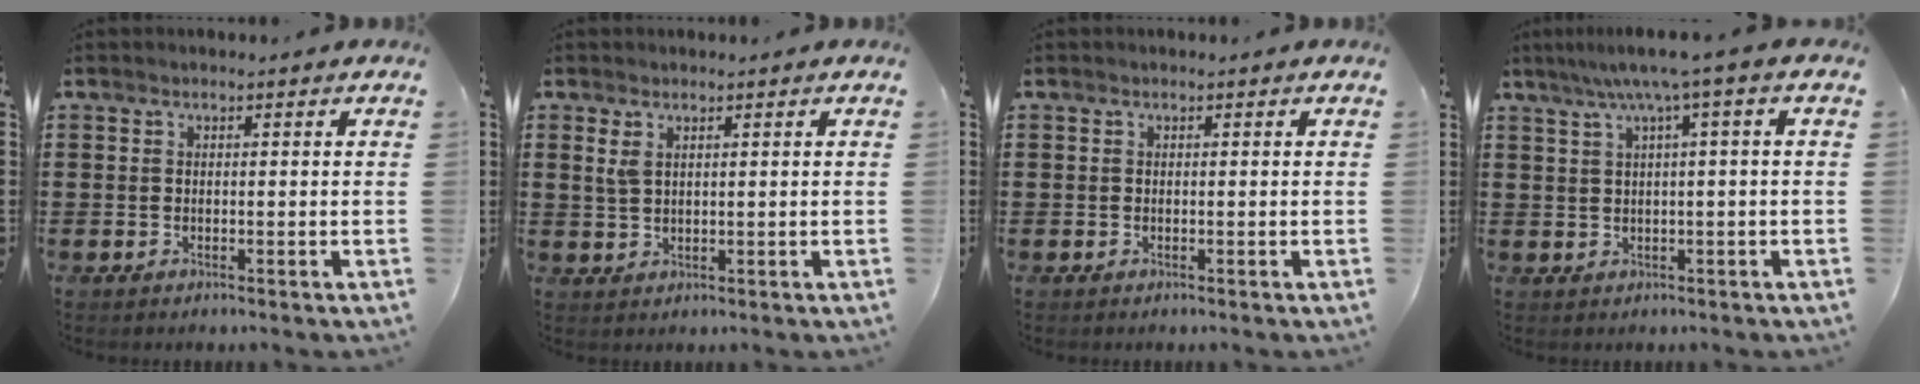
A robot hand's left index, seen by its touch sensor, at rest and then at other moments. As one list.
[{"total": 2.1, "force": [1.1, 0.9, 1.5], "torque": [-0.035, 0.005, 0.020]}, {"total": 0.0}, {"total": 4.7, "force": [1.5, -0.3, 4.4], "torque": [-0.088, -0.002, 0.021]}]